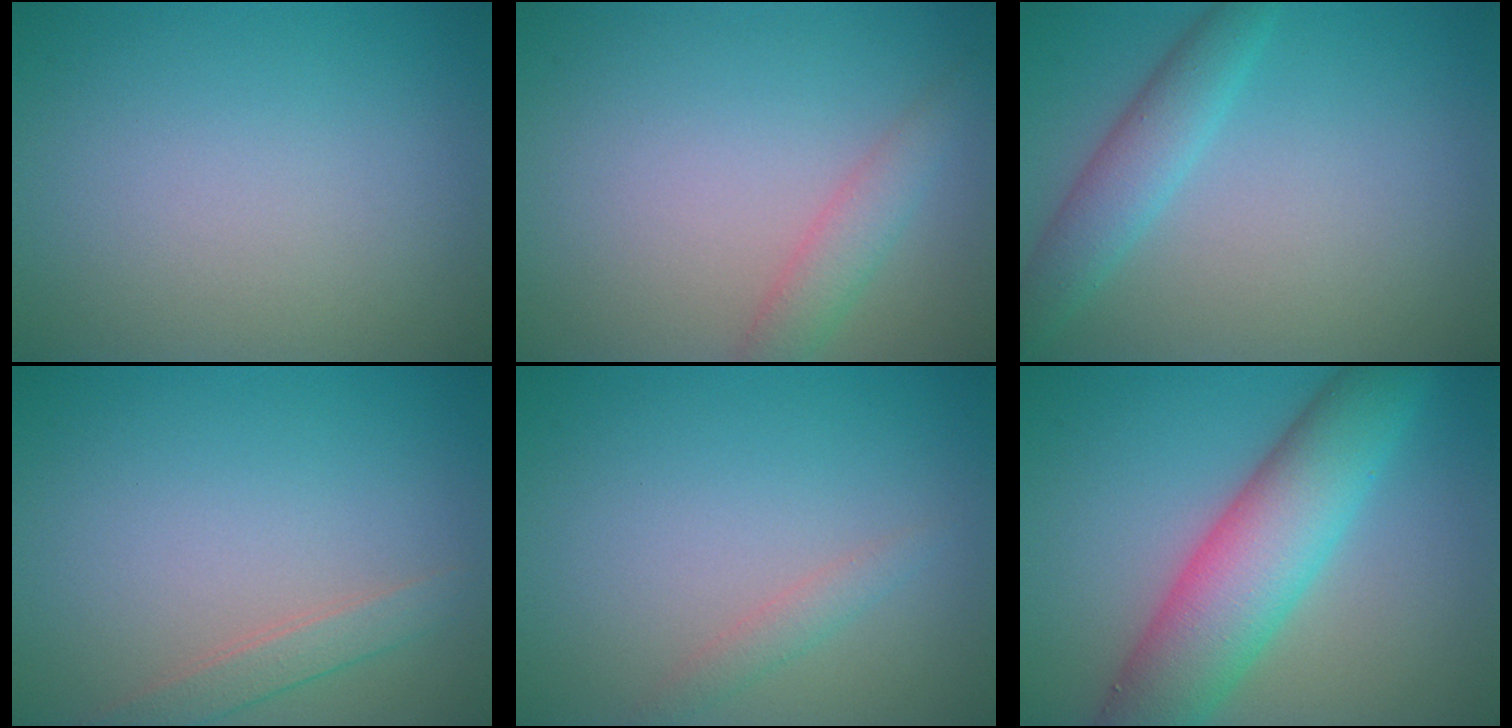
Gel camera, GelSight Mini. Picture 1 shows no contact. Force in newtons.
{"total": 2.2, "press": 2.2, "slide": 0.2}
{"total": 3.1, "press": 3.1, "slide": 0.1}
{"total": 1.8, "press": 1.8, "slide": 0.1}
{"total": 1.3, "press": 1.3, "slide": 0.2}
{"total": 8.5, "press": 8.5, "slide": 0.2}